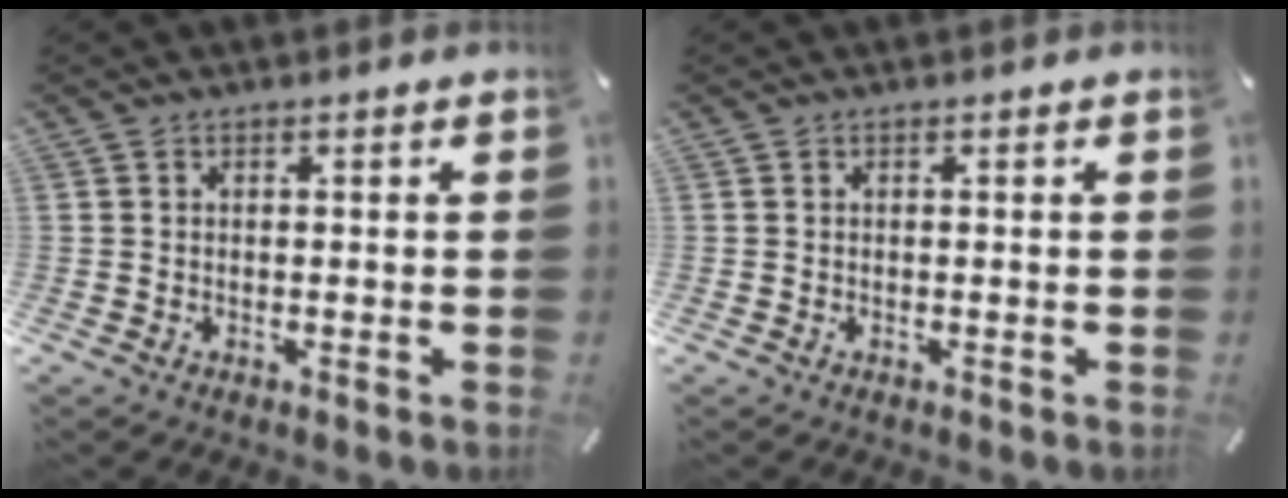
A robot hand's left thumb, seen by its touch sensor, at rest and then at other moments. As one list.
[{"total": 0.0}]